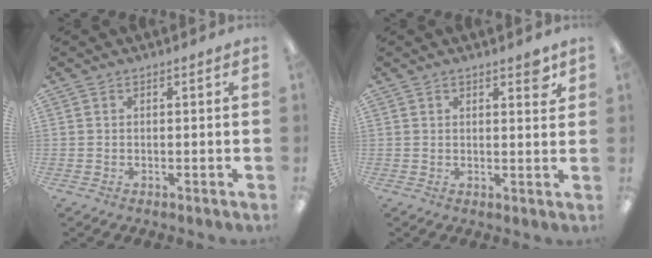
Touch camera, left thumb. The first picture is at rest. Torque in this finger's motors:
{"motor_torque": [0.28, 0.13, 0.20, -0.25, 0.01]}